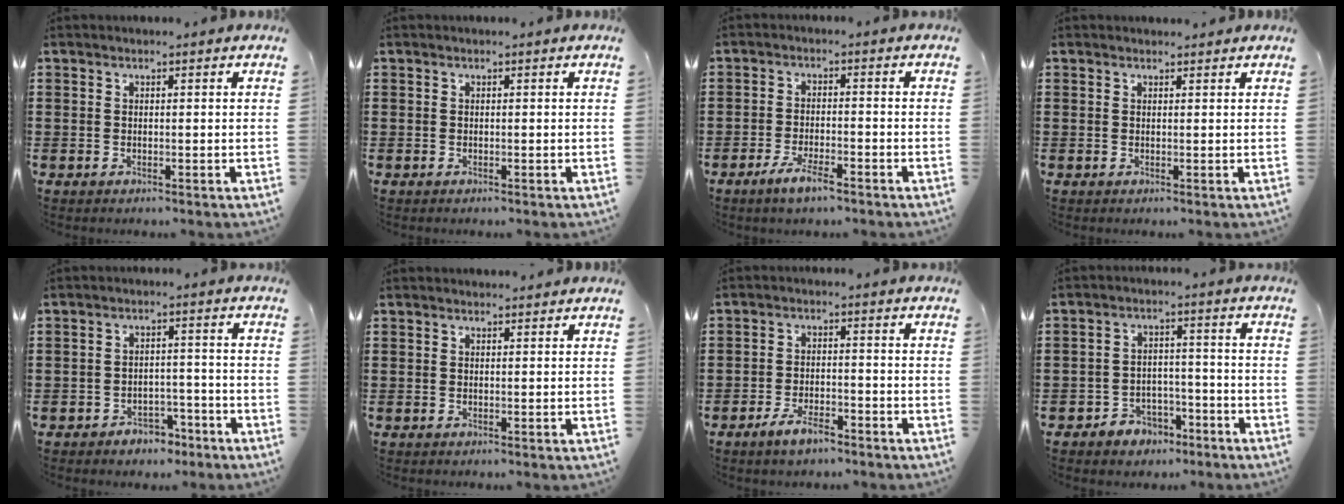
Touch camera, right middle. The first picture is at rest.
{"total": 0.0}
{"total": 4.4, "force": [-2.9, 1.2, 3.1], "torque": [-0.062, 0.001, -0.056]}
{"total": 0.7, "force": [0.6, 0.3, -0.1], "torque": [0.007, -0.002, 0.010]}
{"total": 3.2, "force": [-2.9, 1.3, 0.2], "torque": [-0.011, 0.006, -0.061]}
{"total": 0.8, "force": [0.7, 0.3, 0.0], "torque": [0.006, -0.002, 0.012]}
{"total": 4.2, "force": [-3.1, 1.4, 2.5], "torque": [-0.053, 0.005, -0.061]}
{"total": 3.9, "force": [-3.3, 2.0, 0.4], "torque": [-0.014, 0.011, -0.068]}